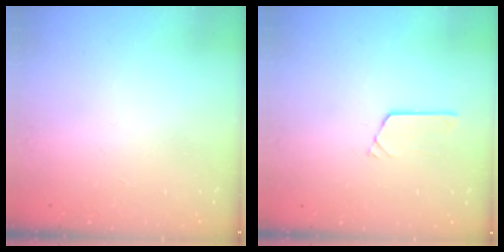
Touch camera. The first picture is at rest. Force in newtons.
{"total": 2.6, "press": 2.6, "slide": 0.2}